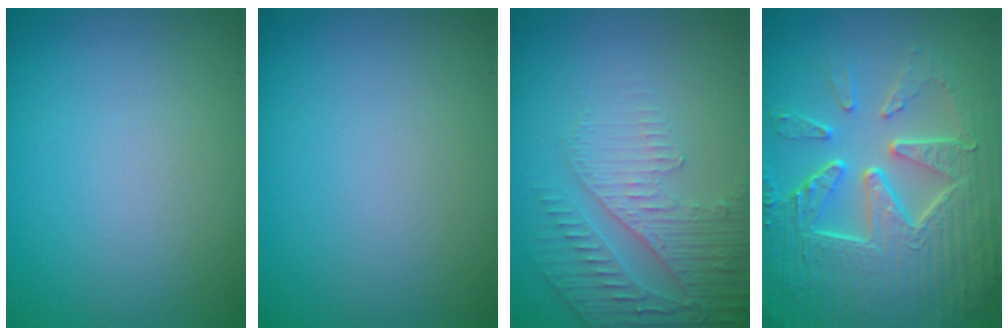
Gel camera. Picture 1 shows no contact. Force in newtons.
{"total": 0.0}
{"total": 4.9, "press": 3.2, "slide": 3.7}
{"total": 9.6, "press": 6.5, "slide": 7.1}